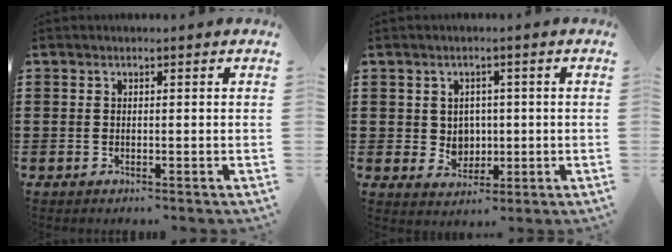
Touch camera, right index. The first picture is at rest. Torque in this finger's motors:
{"motor_torque": [1.10, 1.04, 0.13, 0.01]}